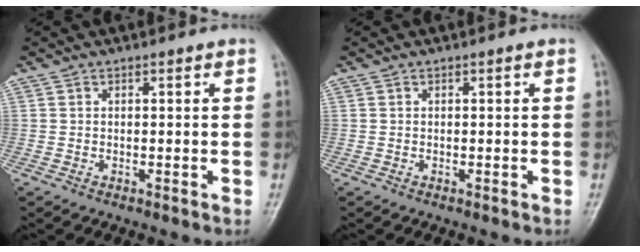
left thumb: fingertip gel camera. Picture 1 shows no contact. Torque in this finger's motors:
{"motor_torque": [-0.05, 0.07, -0.01, -0.05, 0.00]}